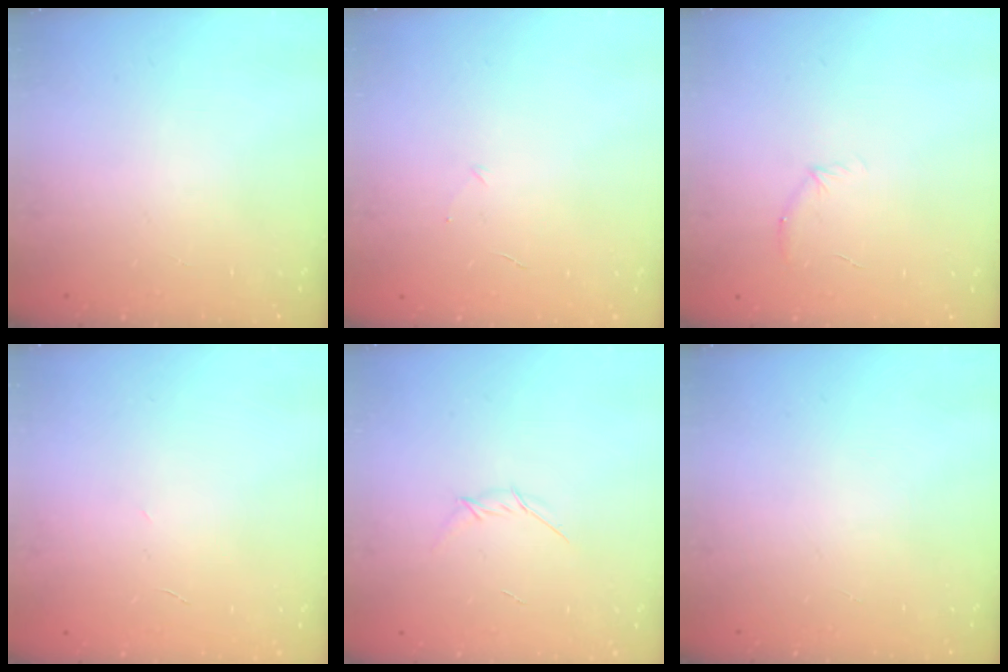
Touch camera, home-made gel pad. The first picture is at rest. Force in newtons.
{"total": 2.4, "press": 2.3, "slide": 0.8}
{"total": 6.2, "press": 6.1, "slide": 1.3}
{"total": 1.8, "press": 1.7, "slide": 0.5}
{"total": 3.9, "press": 3.8, "slide": 1.0}
{"total": 0.0}